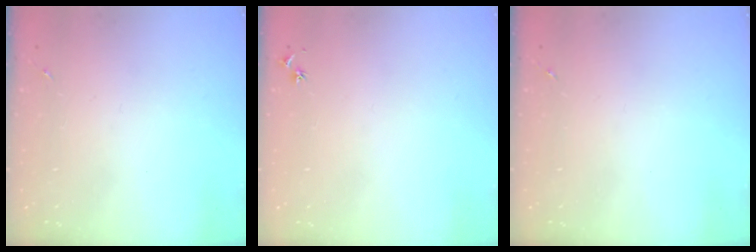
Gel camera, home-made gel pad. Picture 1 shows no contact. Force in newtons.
{"total": 3.0, "press": 2.9, "slide": 0.4}
{"total": 0.0}